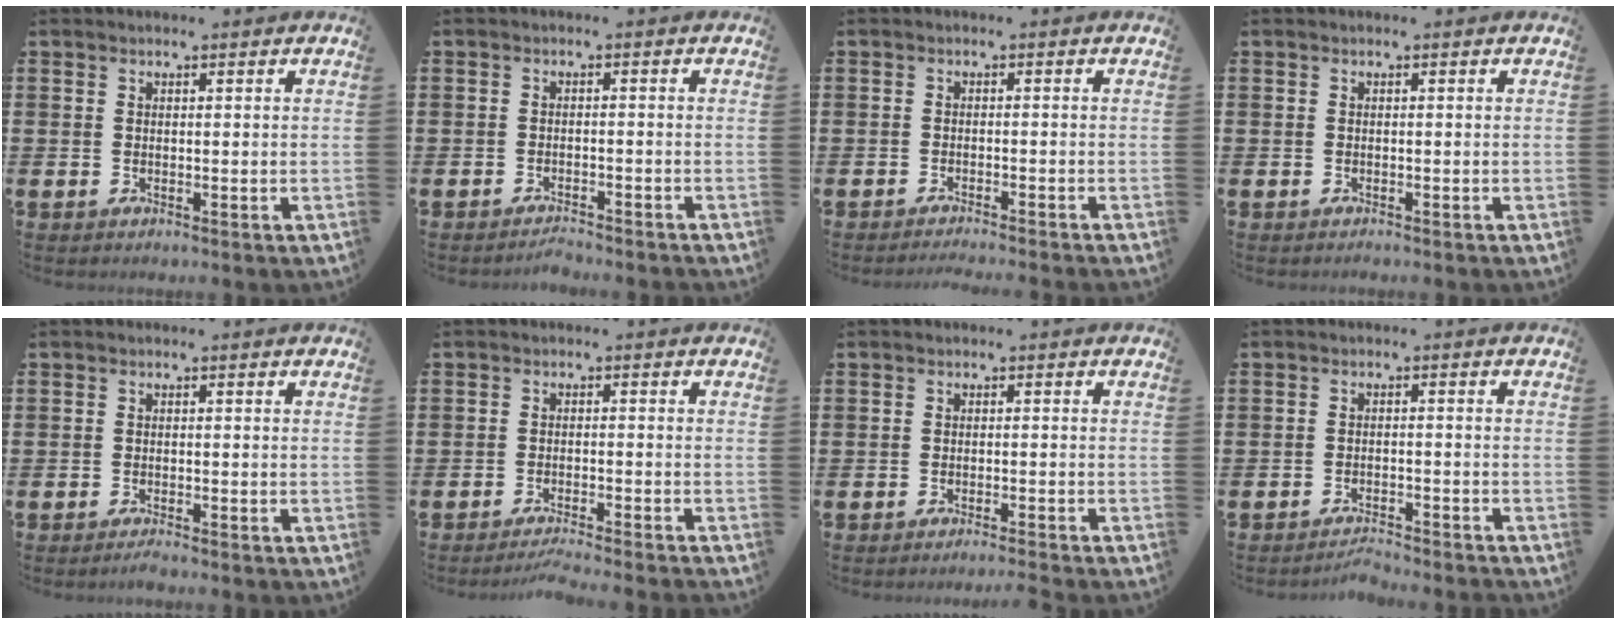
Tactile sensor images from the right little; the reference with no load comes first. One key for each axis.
{"total": 1.5, "fx": -1.5, "fy": -0.1, "fz": 0.1, "tx": -0.004, "ty": 0.003, "tz": -0.029}
{"total": 1.2, "fx": -1.1, "fy": -0.3, "fz": 0.1, "tx": 0.001, "ty": 0.002, "tz": -0.023}
{"total": 0.0}
{"total": 0.8, "fx": -0.7, "fy": -0.1, "fz": 0.4, "tx": -0.007, "ty": -0.002, "tz": -0.014}
{"total": 2.1, "fx": -2.0, "fy": -0.3, "fz": 0.7, "tx": -0.009, "ty": 0.001, "tz": -0.039}
{"total": 1.1, "fx": -1.0, "fy": -0.3, "fz": 0.2, "tx": -0.002, "ty": 0.001, "tz": -0.021}
{"total": 2.0, "fx": -2.0, "fy": -0.2, "fz": 0.2, "tx": -0.005, "ty": 0.004, "tz": -0.041}